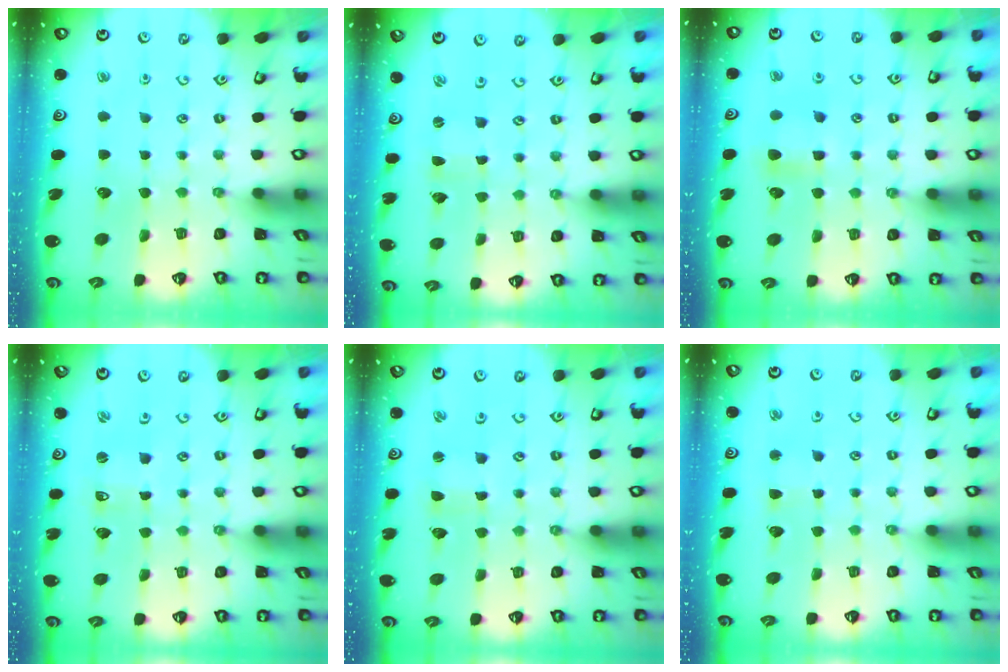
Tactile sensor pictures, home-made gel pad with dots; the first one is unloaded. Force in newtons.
{"total": 1.4, "press": 1.4, "slide": 0.2}
{"total": 5.5, "press": 5.5, "slide": 0.7}
{"total": 2.7, "press": 2.7, "slide": 0.3}
{"total": 1.1, "press": 1.1, "slide": 0.1}
{"total": 2.1, "press": 2.1, "slide": 0.5}